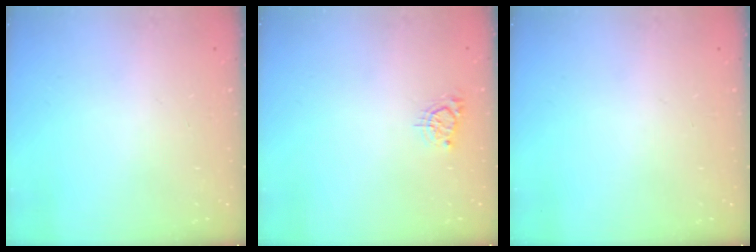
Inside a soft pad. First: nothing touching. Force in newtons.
{"total": 2.5, "press": 2.5, "slide": 0.4}
{"total": 0.0}